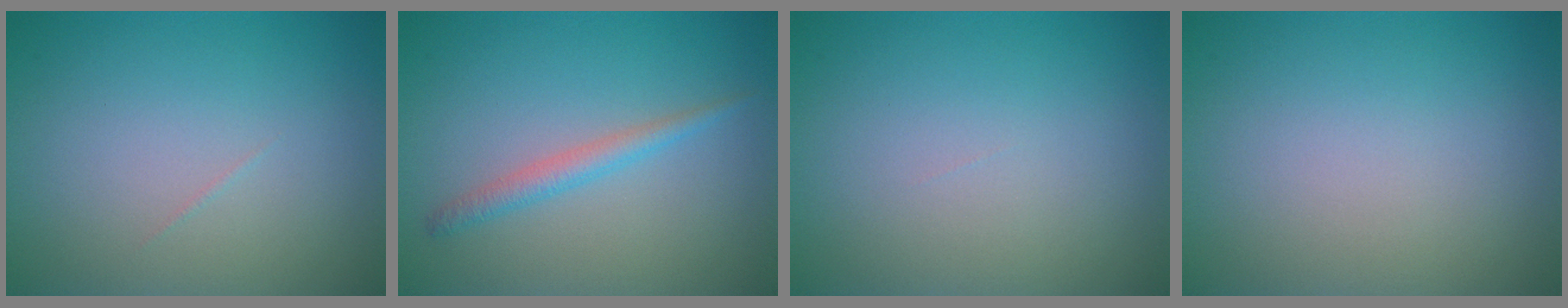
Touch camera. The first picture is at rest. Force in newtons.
{"total": 1.8, "press": 1.8, "slide": 0.1}
{"total": 0.0}
{"total": 0.0}